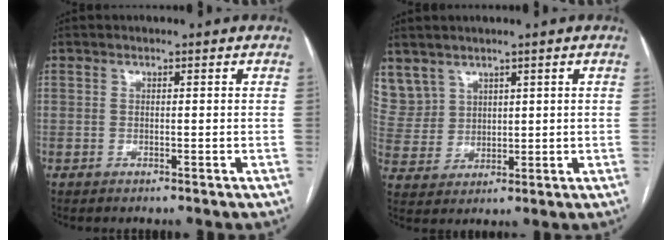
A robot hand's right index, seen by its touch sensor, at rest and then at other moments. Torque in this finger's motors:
{"motor_torque": [-0.39, 0.33, 0.00, 0.00]}